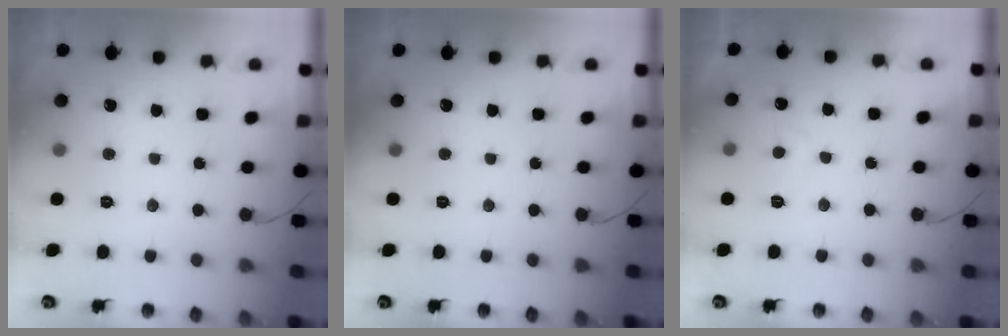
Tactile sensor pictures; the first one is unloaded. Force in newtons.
{"total": 0.0}
{"total": 2.6, "press": 2.4, "slide": 0.8}